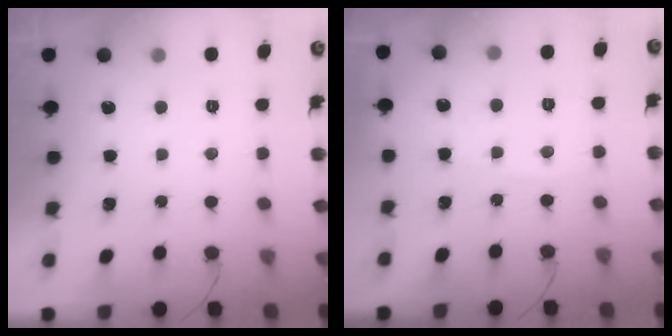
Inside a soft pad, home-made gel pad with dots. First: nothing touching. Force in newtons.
{"total": 2.6, "press": 2.6, "slide": 0.2}